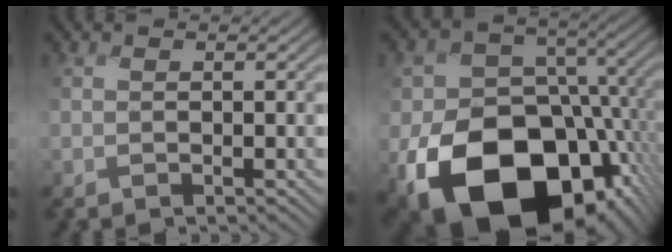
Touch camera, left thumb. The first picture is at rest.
{"total": 21.4, "force": [-9.1, 15.6, 11.5], "torque": [-0.218, -0.046, -0.140]}